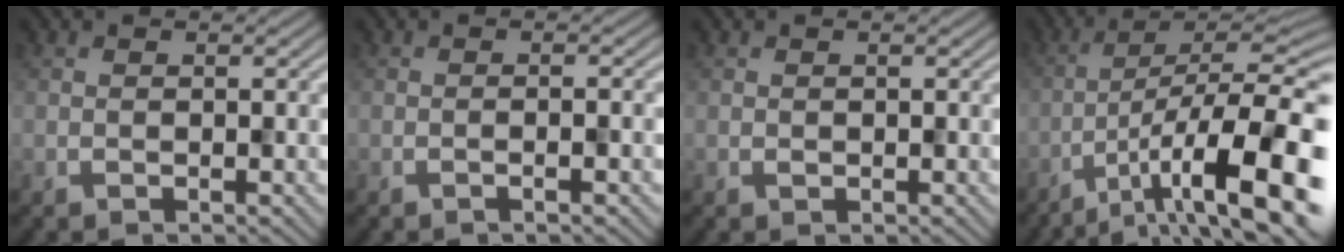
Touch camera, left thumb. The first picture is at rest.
{"total": 1.4, "force": [-0.6, 0.3, 1.2], "torque": [-0.014, 0.009, -0.015]}
{"total": 0.6, "force": [0.0, 0.6, 0.2], "torque": [-0.003, 0.000, 0.005]}
{"total": 15.1, "force": [-7.2, 4.2, 12.6], "torque": [-0.172, -0.009, -0.108]}